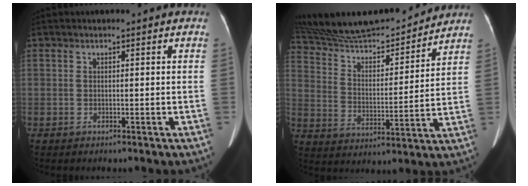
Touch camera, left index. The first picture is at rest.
{"total": 21.6, "force": [20.0, 3.3, 7.5], "torque": [-0.140, 0.003, 0.322]}